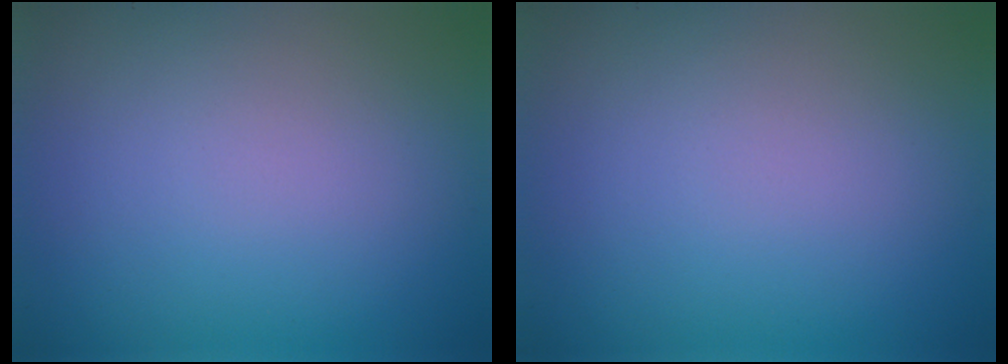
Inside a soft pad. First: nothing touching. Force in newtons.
{"total": 0.0}